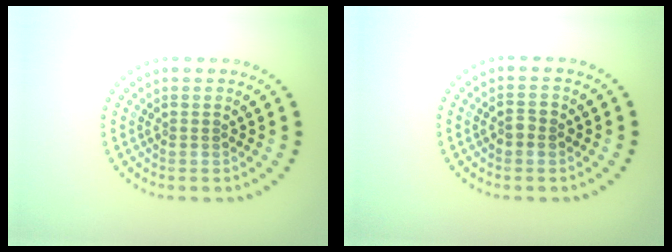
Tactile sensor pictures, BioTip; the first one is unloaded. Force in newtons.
{"total": 1.6, "press": 1.6, "slide": 0.1}